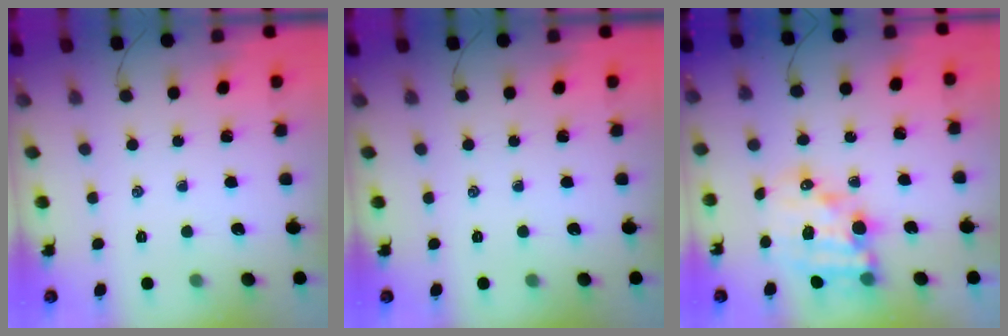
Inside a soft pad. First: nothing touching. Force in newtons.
{"total": 0.0}
{"total": 13.5, "press": 13.1, "slide": 3.3}